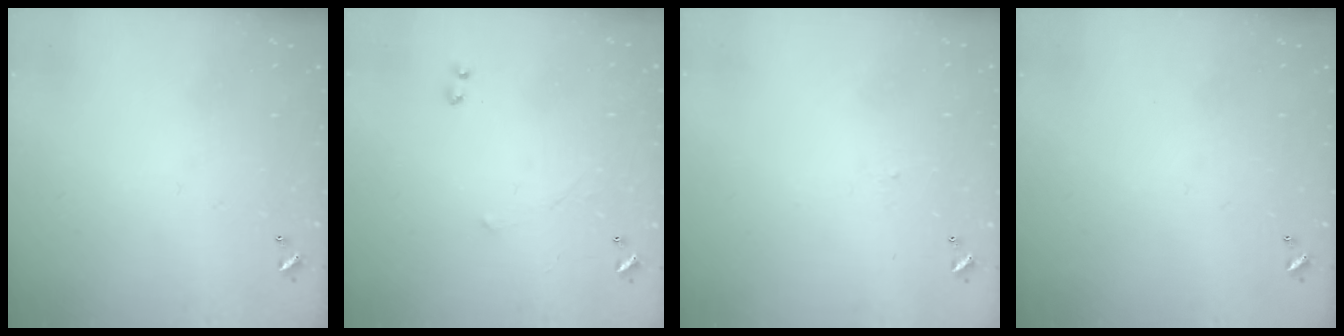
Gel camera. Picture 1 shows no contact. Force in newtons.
{"total": 1.7, "press": 1.7, "slide": 0.4}
{"total": 2.1, "press": 2.1, "slide": 0.2}
{"total": 0.0}